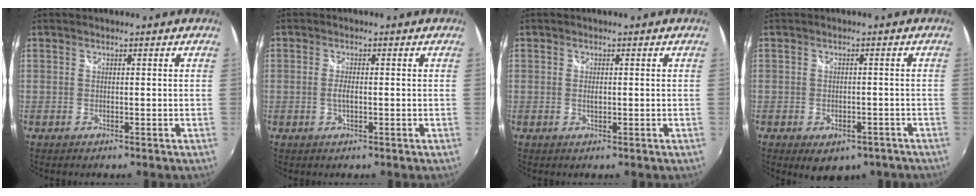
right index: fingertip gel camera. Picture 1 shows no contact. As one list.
[{"total": 1.9, "force": [-0.3, 0.6, 1.8], "torque": [-0.036, -0.001, -0.007]}, {"total": 1.1, "force": [0.0, 0.6, 0.9], "torque": [-0.016, 0.000, -0.002]}, {"total": 7.8, "force": [-4.9, 4.6, 4.0], "torque": [-0.076, -0.014, -0.052]}]